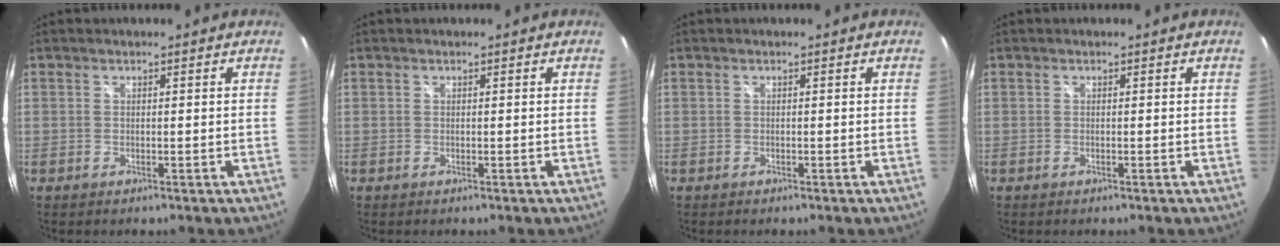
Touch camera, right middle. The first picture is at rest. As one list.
[{"total": 0.0}, {"total": 0.0}, {"total": 0.0}]